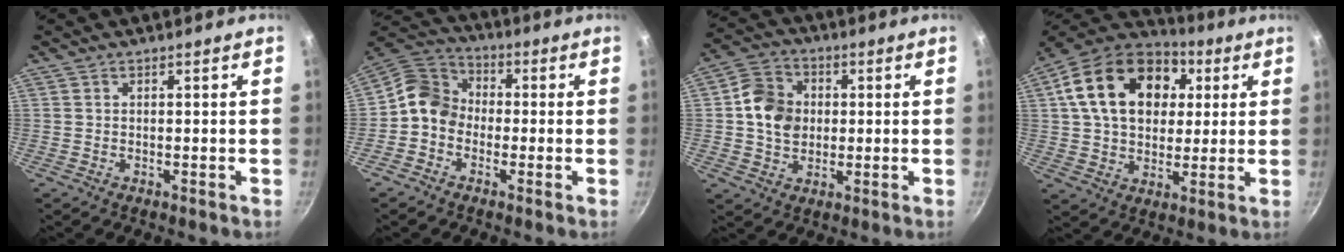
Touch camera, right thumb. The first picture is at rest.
{"total": 8.4, "force": [-1.5, 7.1, 4.3], "torque": [-0.052, 0.035, -0.056]}
{"total": 10.1, "force": [0.9, 8.2, 5.7], "torque": [-0.081, 0.012, 0.003]}
{"total": 21.9, "force": [5.9, 15.5, 14.3], "torque": [-0.227, 0.016, 0.089]}